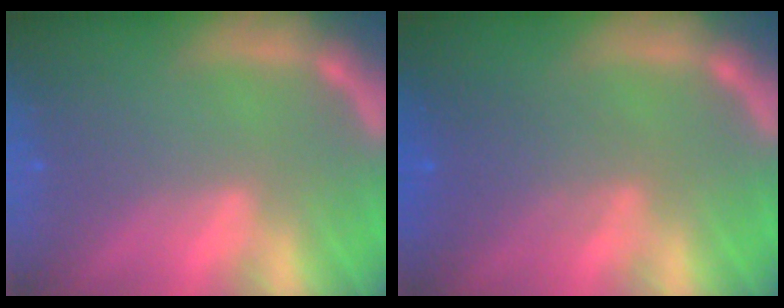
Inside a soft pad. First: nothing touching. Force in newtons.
{"total": 3.6}